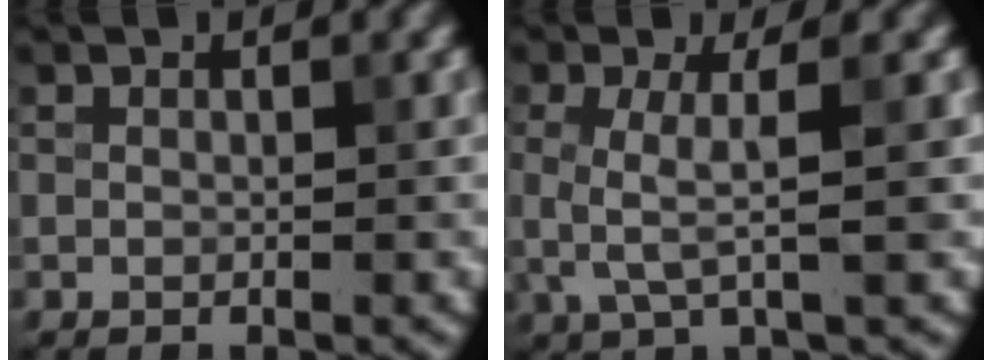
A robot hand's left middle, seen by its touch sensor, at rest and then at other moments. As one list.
[{"total": 3.6, "force": [0.0, 0.8, 3.5], "torque": [-0.076, 0.001, -0.001]}]